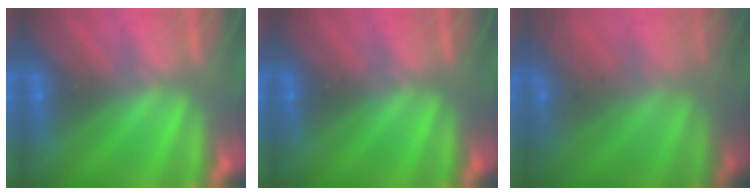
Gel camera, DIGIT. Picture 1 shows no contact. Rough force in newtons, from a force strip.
{"total": 0.0}
{"total": 7.3}